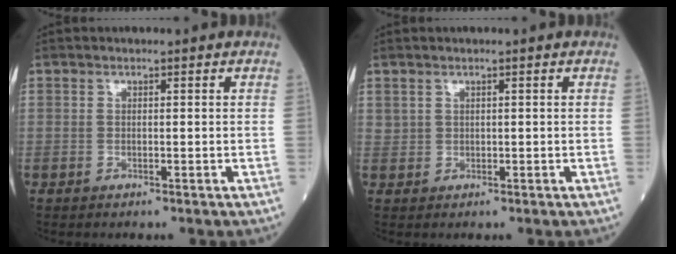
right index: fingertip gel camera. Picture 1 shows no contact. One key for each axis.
{"total": 0.8, "fx": 0.5, "fy": 0.5, "fz": 0.0, "tx": 0.007, "ty": 0.007, "tz": 0.012}